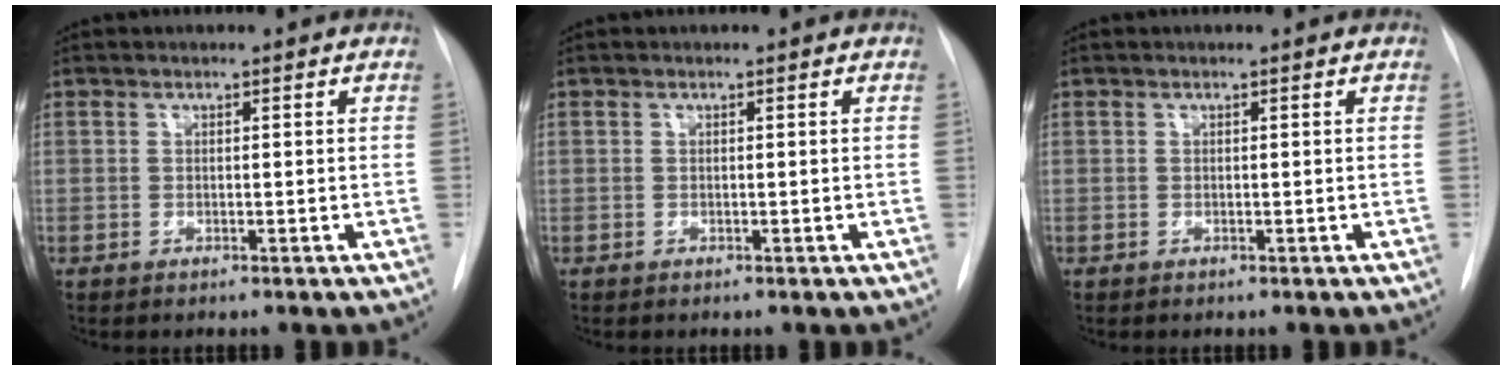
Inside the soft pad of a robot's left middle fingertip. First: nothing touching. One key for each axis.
{"total": 0.0}
{"total": 0.0}